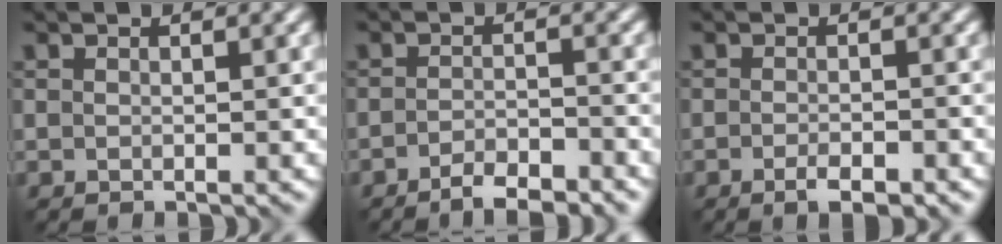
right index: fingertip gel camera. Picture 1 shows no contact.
{"total": 3.1, "force": [-2.4, 0.7, 1.7], "torque": [-0.027, 0.003, -0.045]}
{"total": 2.4, "force": [-1.4, 0.6, 1.8], "torque": [-0.029, -0.003, -0.022]}